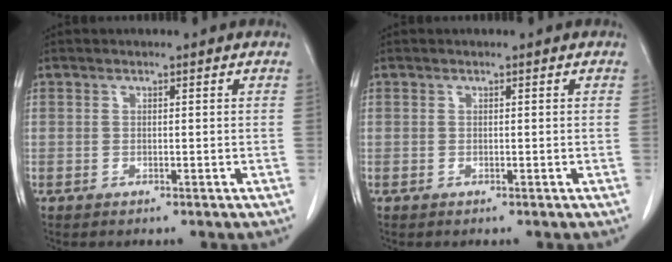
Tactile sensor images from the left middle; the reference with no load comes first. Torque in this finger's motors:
{"motor_torque": [0.00, 0.00, 0.00, 0.00]}